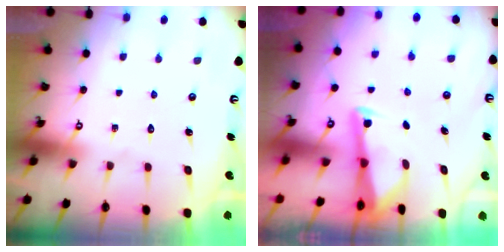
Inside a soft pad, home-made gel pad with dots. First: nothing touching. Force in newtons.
{"total": 3.0, "press": 3.0, "slide": 0.2}